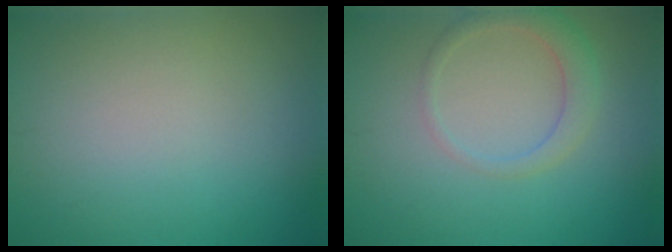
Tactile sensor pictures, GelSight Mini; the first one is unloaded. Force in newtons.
{"total": 2.4, "press": 2.4, "slide": 0.2}